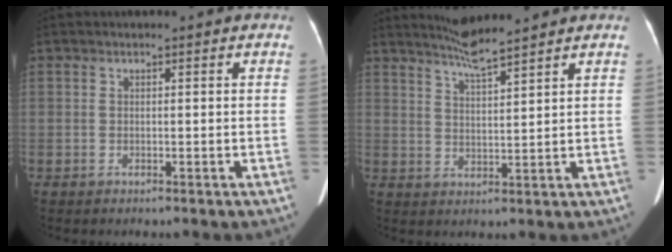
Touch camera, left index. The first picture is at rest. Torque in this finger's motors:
{"motor_torque": [-0.06, -0.18, -0.01, 0.00]}